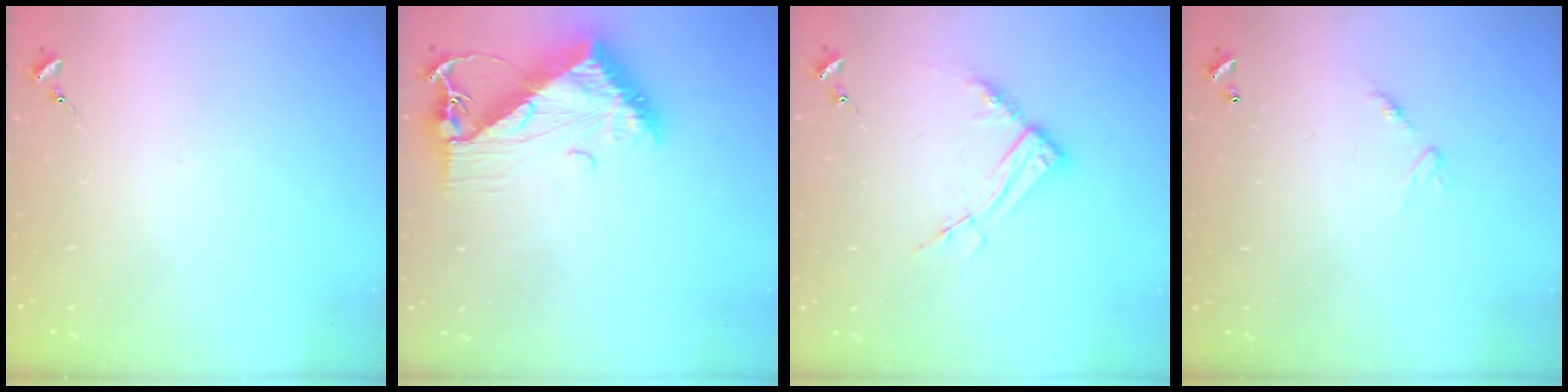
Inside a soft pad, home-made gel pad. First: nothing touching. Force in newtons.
{"total": 10.2, "press": 10.2, "slide": 1.0}
{"total": 8.9, "press": 8.9, "slide": 0.8}
{"total": 6.9, "press": 6.8, "slide": 0.6}